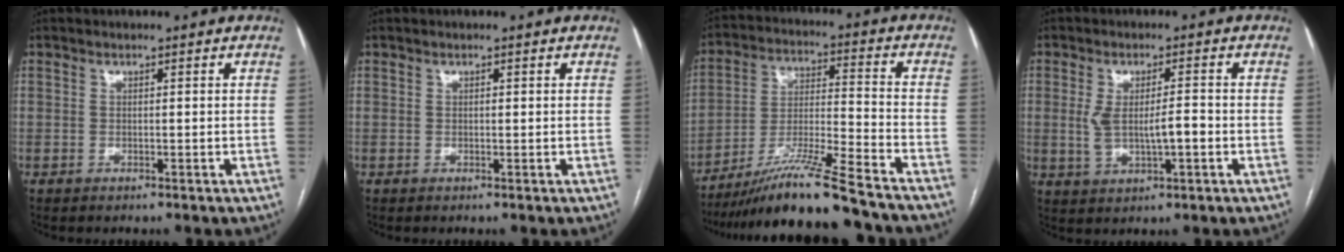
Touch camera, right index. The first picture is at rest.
{"total": 0.0}
{"total": 15.6, "force": [-12.9, -0.9, 8.6], "torque": [-0.162, -0.012, -0.227]}
{"total": 6.3, "force": [-0.6, 1.9, 6.0], "torque": [-0.116, 0.007, -0.001]}